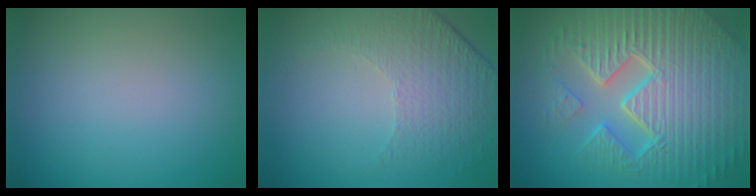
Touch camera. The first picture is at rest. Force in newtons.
{"total": 4.7, "press": 3.1, "slide": 3.5}
{"total": 11.1, "press": 7.0, "slide": 8.6}